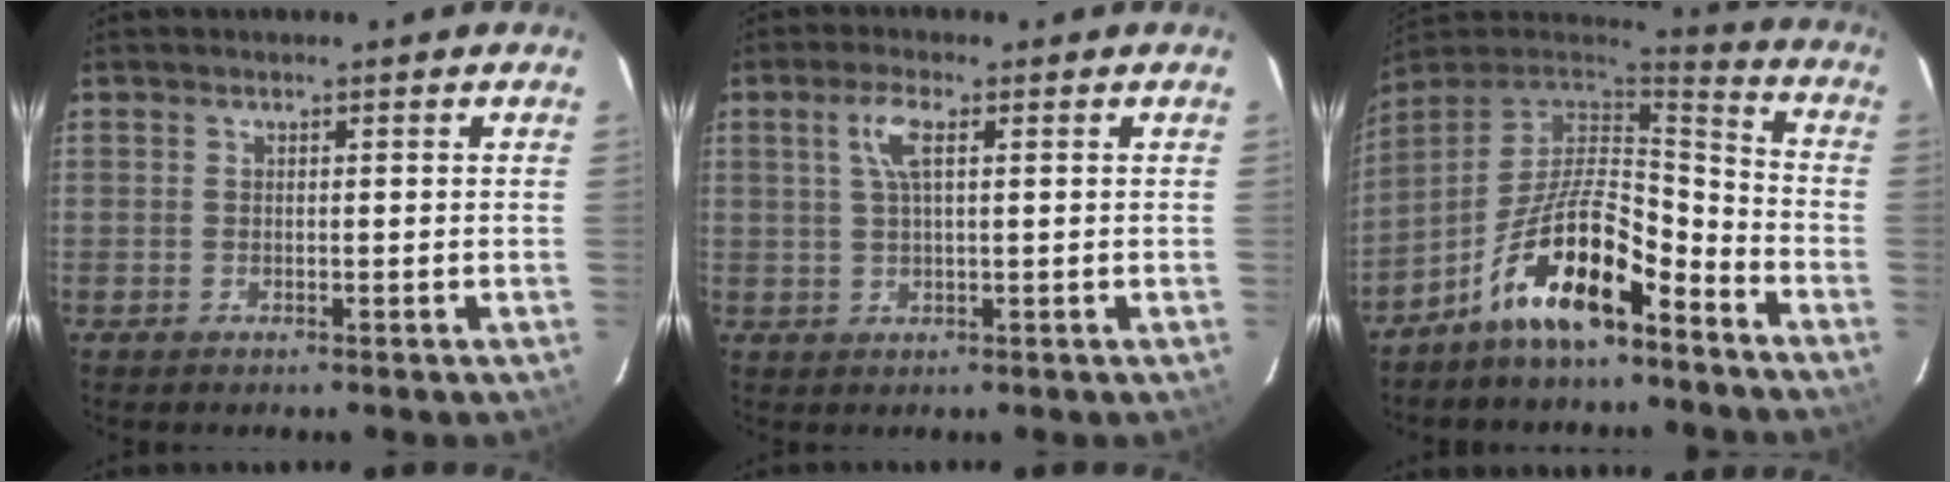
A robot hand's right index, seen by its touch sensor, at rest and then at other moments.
{"total": 4.2, "force": [1.4, 1.0, 3.8], "torque": [-0.078, 0.006, 0.027]}
{"total": 15.0, "force": [-8.8, 5.0, 11.1], "torque": [-0.212, 0.013, -0.163]}